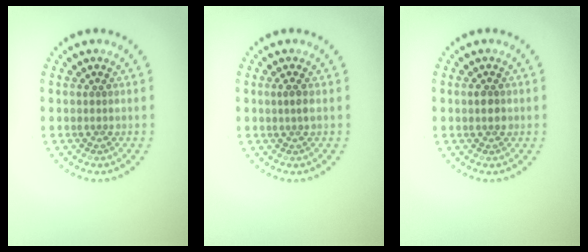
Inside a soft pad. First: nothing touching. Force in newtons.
{"total": 0.9, "press": 0.8, "slide": 0.4}
{"total": 0.9, "press": 0.9, "slide": 0.0}